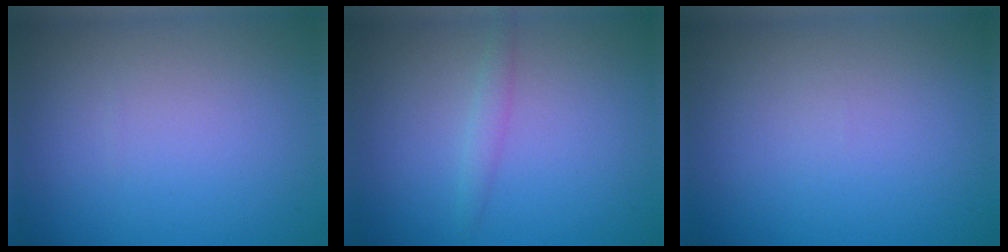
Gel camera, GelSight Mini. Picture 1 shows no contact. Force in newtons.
{"total": 1.2, "press": 1.2, "slide": 0.1}
{"total": 0.0}